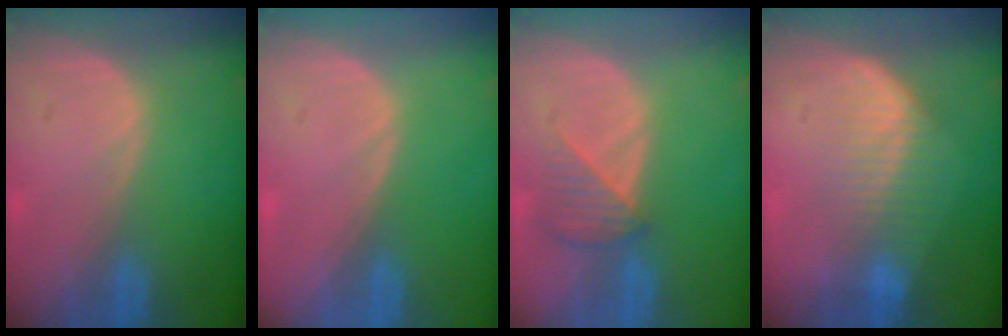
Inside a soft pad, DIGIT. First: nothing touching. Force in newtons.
{"total": 0.0}
{"total": 3.6, "press": 3.4, "slide": 1.1}
{"total": 6.8, "press": 6.4, "slide": 2.3}